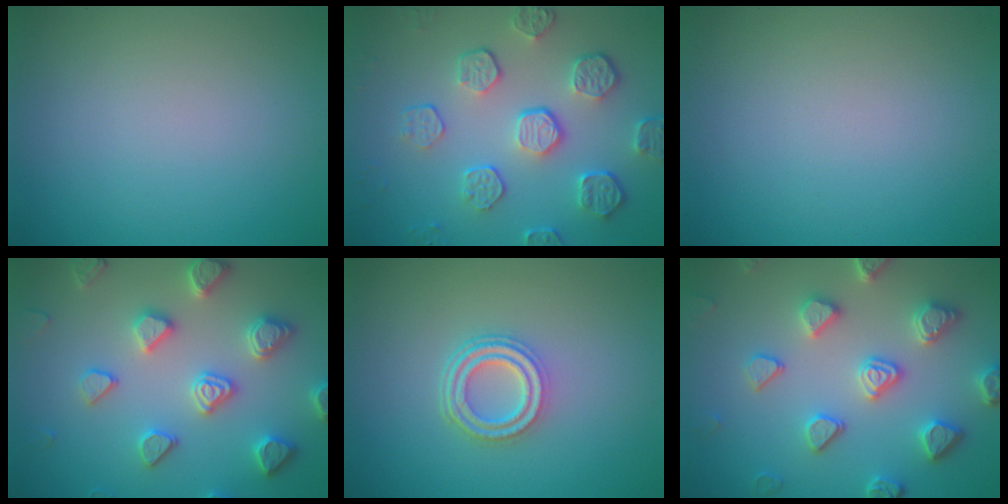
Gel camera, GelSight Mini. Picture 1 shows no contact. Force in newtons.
{"total": 5.7, "press": 4.2, "slide": 3.9}
{"total": 0.0}
{"total": 4.5, "press": 4.5, "slide": 0.6}
{"total": 3.9, "press": 3.0, "slide": 2.5}
{"total": 5.0, "press": 4.6, "slide": 1.8}